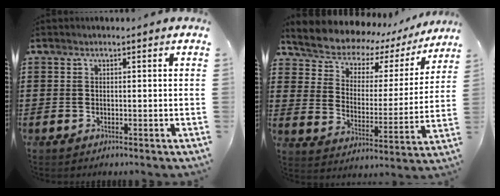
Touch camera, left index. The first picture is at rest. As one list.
[{"total": 5.6, "force": [5.2, 2.1, 0.4], "torque": [-0.044, -0.042, 0.085]}]